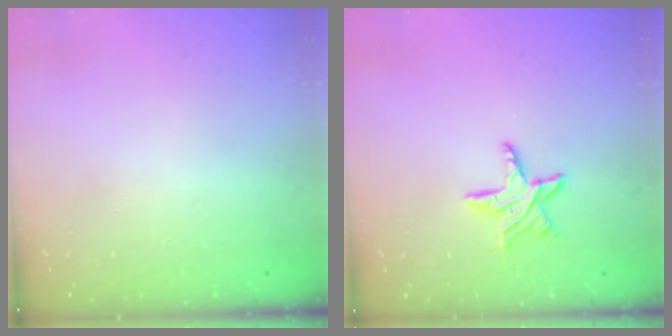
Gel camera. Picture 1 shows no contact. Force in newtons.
{"total": 8.8, "press": 8.8, "slide": 0.6}